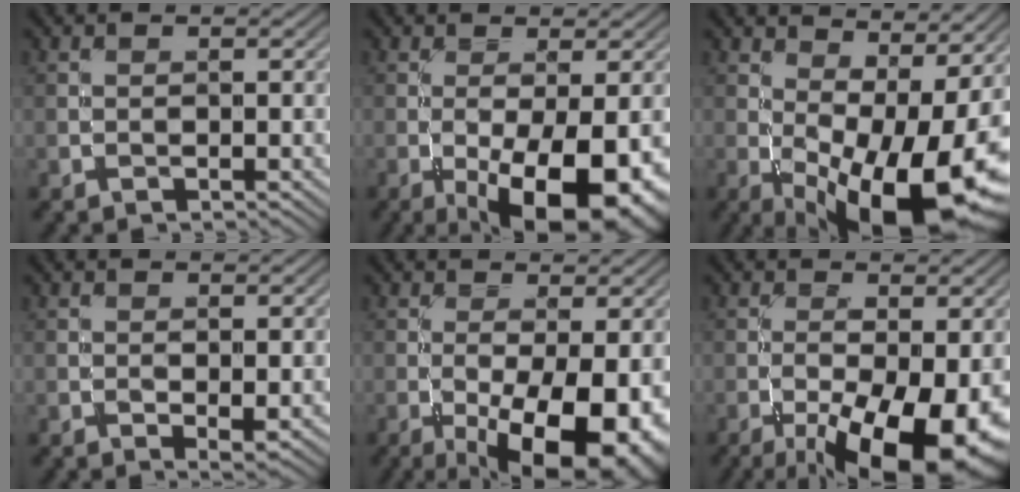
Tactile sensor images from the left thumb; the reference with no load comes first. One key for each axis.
{"total": 12.4, "fx": -4.6, "fy": 4.6, "fz": 10.5, "tx": -0.150, "ty": -0.017, "tz": -0.059}
{"total": 16.4, "fx": -1.3, "fy": 6.6, "fz": 15.0, "tx": -0.210, "ty": -0.008, "tz": -0.001}
{"total": 2.1, "fx": -0.2, "fy": 1.0, "fz": 1.9, "tx": -0.028, "ty": -0.006, "tz": 0.000}
{"total": 13.8, "fx": -4.8, "fy": 5.2, "fz": 11.9, "tx": -0.167, "ty": -0.015, "tz": -0.060}
{"total": 14.4, "fx": -5.8, "fy": 5.5, "fz": 12.0, "tx": -0.192, "ty": -0.022, "tz": -0.079}